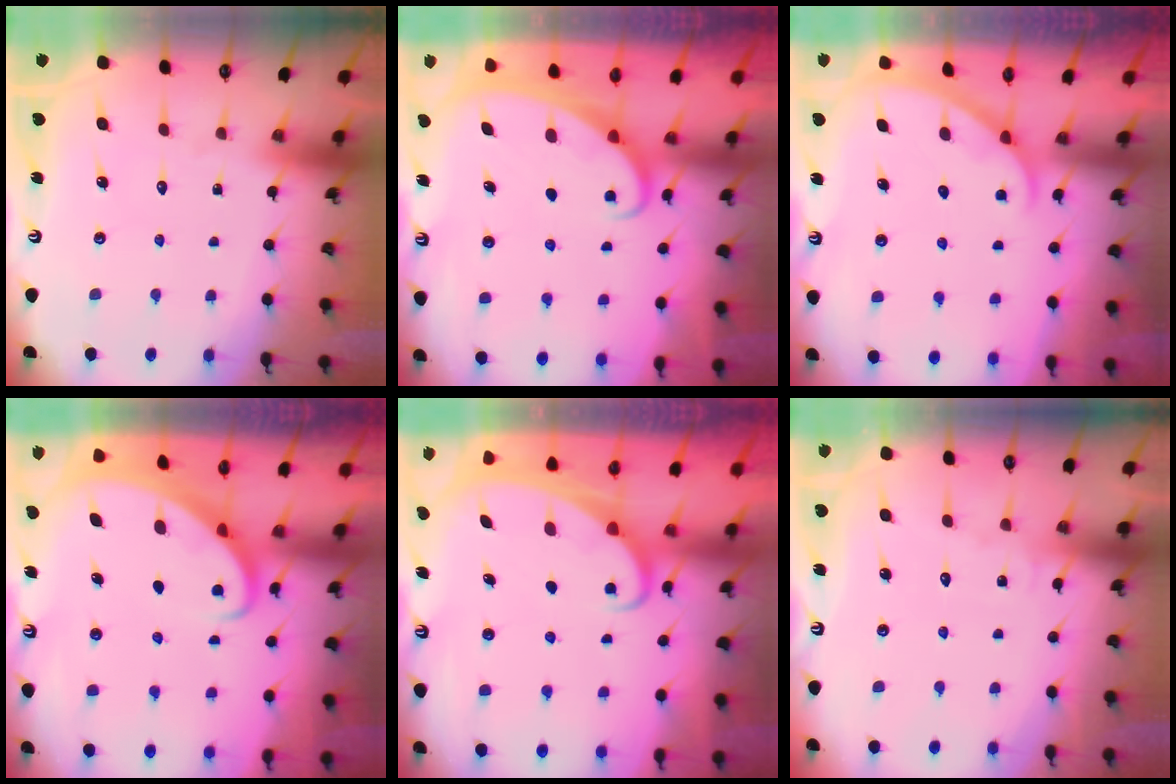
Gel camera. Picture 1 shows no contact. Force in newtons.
{"total": 2.1, "press": 2.1, "slide": 0.1}
{"total": 1.9, "press": 1.9, "slide": 0.2}
{"total": 2.7, "press": 2.7, "slide": 0.3}
{"total": 2.4, "press": 2.4, "slide": 0.3}
{"total": 5.7, "press": 5.7, "slide": 0.3}